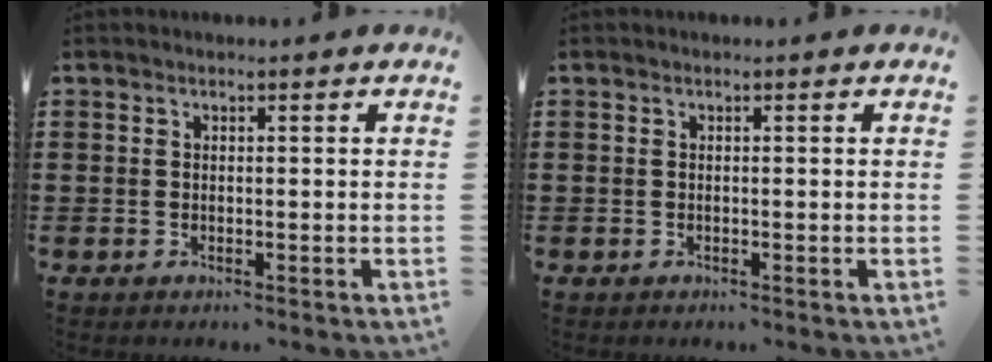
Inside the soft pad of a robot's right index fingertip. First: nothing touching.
{"total": 0.0}